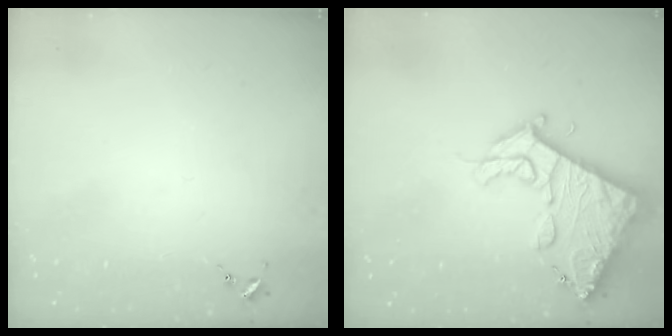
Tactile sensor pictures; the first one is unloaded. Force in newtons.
{"total": 15.7, "press": 15.6, "slide": 1.7}